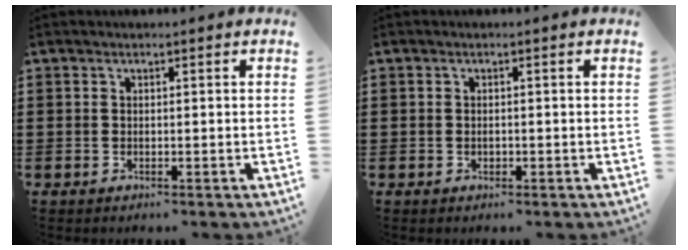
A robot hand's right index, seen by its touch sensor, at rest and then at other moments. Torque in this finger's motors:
{"motor_torque": [-0.22, 0.52, 0.00, 0.00]}